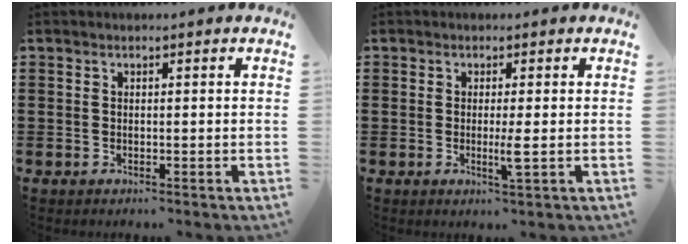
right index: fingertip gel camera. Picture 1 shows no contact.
{"total": 2.6, "force": [-0.4, 0.0, 2.6], "torque": [-0.045, -0.007, -0.009]}